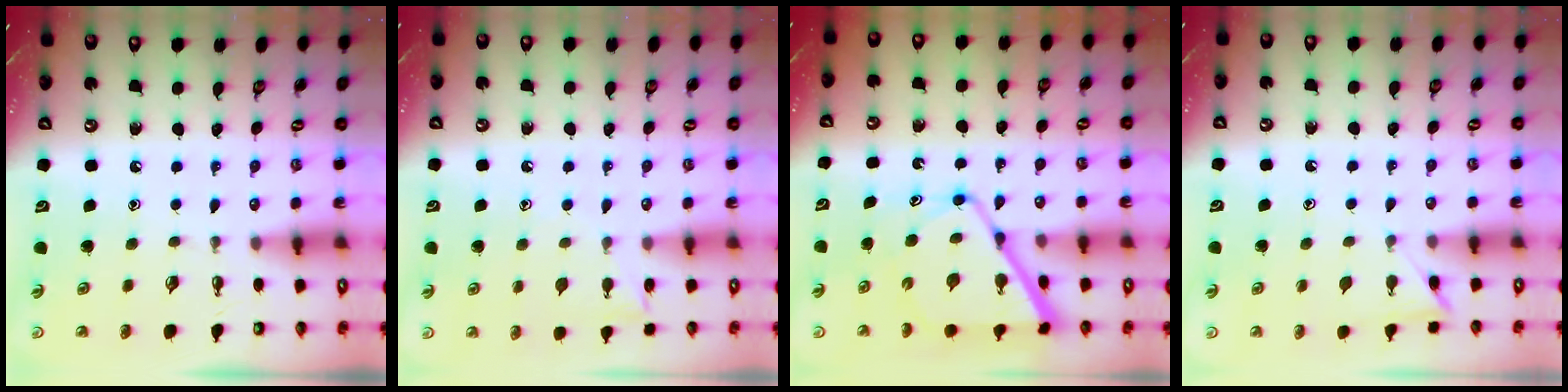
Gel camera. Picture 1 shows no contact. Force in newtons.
{"total": 5.7, "press": 5.6, "slide": 0.6}
{"total": 12.8, "press": 12.8, "slide": 1.0}
{"total": 5.5, "press": 5.5, "slide": 0.5}